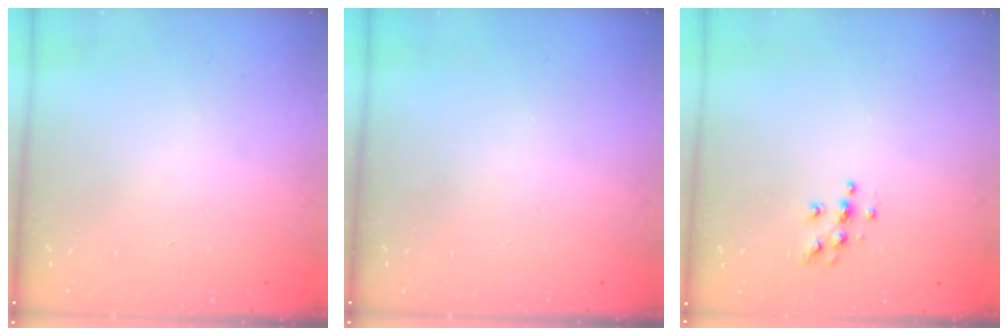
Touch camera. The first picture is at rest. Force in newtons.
{"total": 0.0}
{"total": 5.4, "press": 5.4, "slide": 0.1}